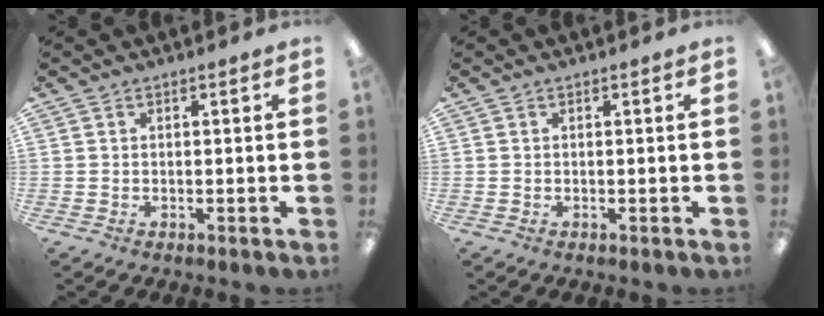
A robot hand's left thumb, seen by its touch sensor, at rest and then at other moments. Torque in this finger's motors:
{"motor_torque": [-0.01, 0.00, 0.01, 0.03, 0.00]}